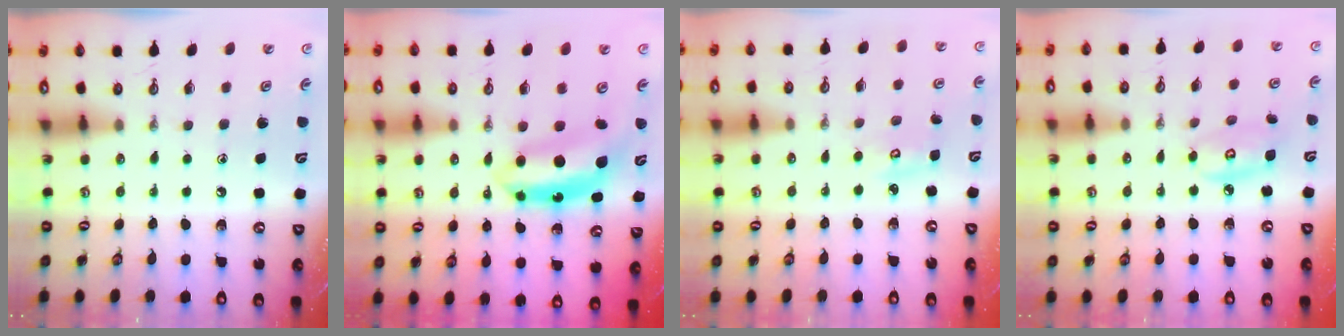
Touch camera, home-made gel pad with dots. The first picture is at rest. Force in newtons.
{"total": 7.5, "press": 7.5, "slide": 0.6}
{"total": 2.9, "press": 2.9, "slide": 0.1}
{"total": 6.7, "press": 6.7, "slide": 0.4}